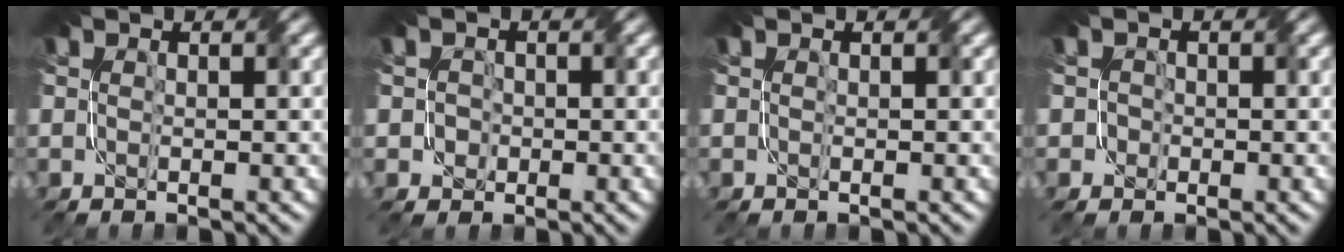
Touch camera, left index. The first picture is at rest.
{"total": 1.2, "force": [-0.3, 1.1, 0.3], "torque": [0.008, 0.008, -0.011]}
{"total": 0.0}
{"total": 1.0, "force": [-0.4, 0.9, 0.0], "torque": [0.011, 0.011, -0.011]}